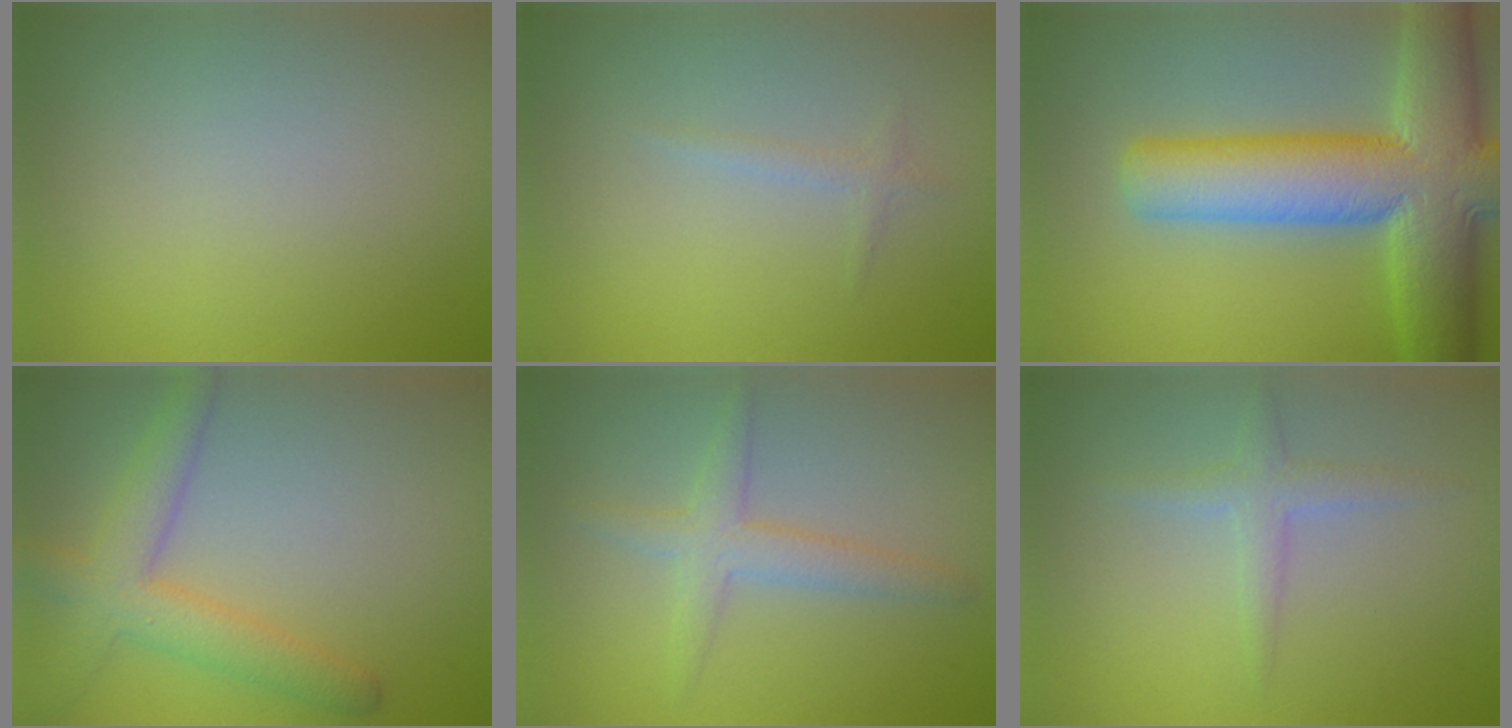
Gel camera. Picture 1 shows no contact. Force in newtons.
{"total": 0.9, "press": 0.9, "slide": 0.0}
{"total": 12.2, "press": 12.2, "slide": 0.6}
{"total": 4.7, "press": 4.7, "slide": 0.2}
{"total": 2.8, "press": 2.7, "slide": 0.2}
{"total": 1.9, "press": 1.9, "slide": 0.1}